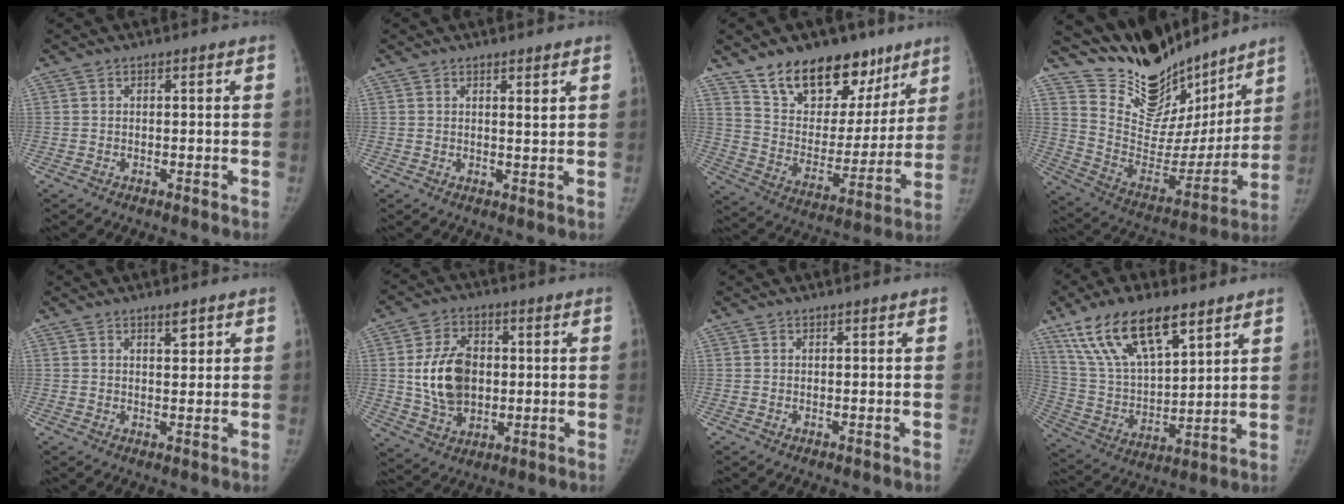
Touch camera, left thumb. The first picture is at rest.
{"total": 1.8, "force": [1.1, 0.2, 1.4], "torque": [-0.021, -0.010, 0.018]}
{"total": 22.4, "force": [15.0, 12.5, 10.9], "torque": [-0.117, -0.068, 0.246]}
{"total": 22.8, "force": [19.5, 8.8, 8.1], "torque": [-0.085, -0.117, 0.321]}
{"total": 2.5, "force": [1.7, 1.0, 1.5], "torque": [-0.013, -0.011, 0.027]}
{"total": 12.6, "force": [0.9, 9.1, 8.7], "torque": [-0.128, -0.003, 0.023]}
{"total": 0.0}
{"total": 19.3, "force": [11.9, 7.9, 12.9], "torque": [-0.211, -0.041, 0.231]}